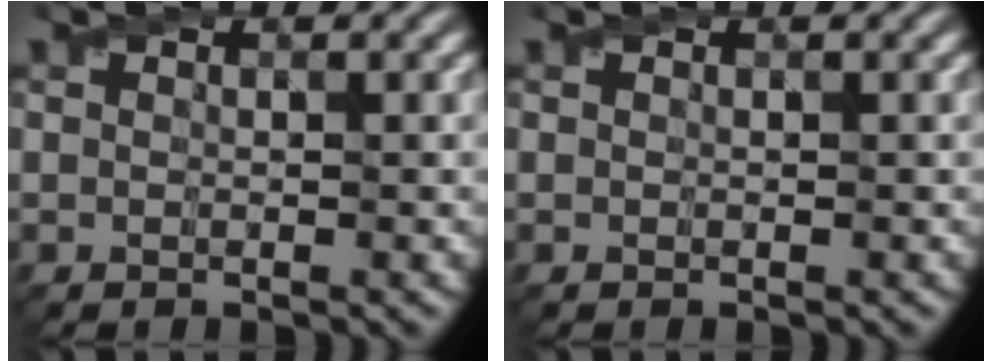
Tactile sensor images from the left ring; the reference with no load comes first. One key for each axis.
{"total": 0.0}